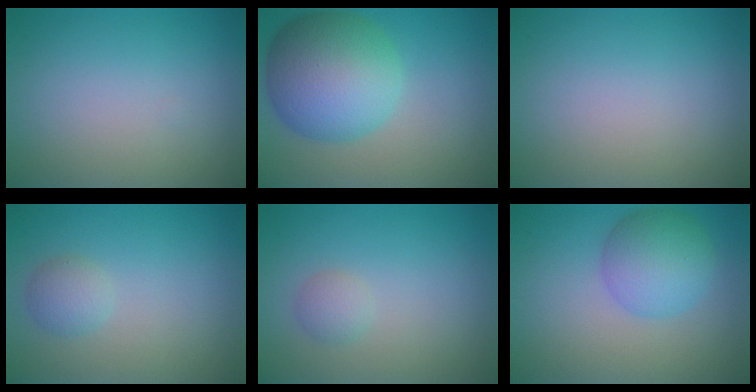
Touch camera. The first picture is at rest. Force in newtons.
{"total": 9.9, "press": 9.9, "slide": 0.0}
{"total": 0.0}
{"total": 1.7, "press": 1.7, "slide": 0.0}
{"total": 1.3, "press": 1.3, "slide": 0.1}
{"total": 4.8, "press": 4.8, "slide": 0.2}